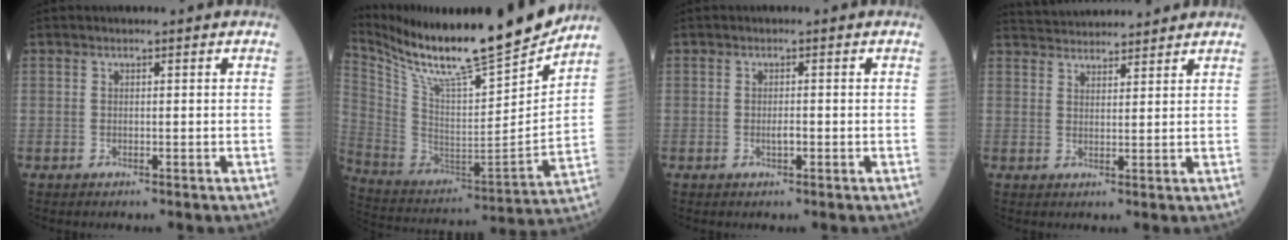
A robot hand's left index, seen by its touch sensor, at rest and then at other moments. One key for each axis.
{"total": 23.8, "fx": 21.0, "fy": 1.3, "fz": 11.2, "tx": -0.218, "ty": -0.056, "tz": 0.347}
{"total": 1.1, "fx": -0.3, "fy": 0.3, "fz": 1.0, "tx": -0.021, "ty": 0.000, "tz": -0.006}
{"total": 9.4, "fx": 9.1, "fy": 1.2, "fz": 1.9, "tx": -0.035, "ty": 0.031, "tz": 0.138}